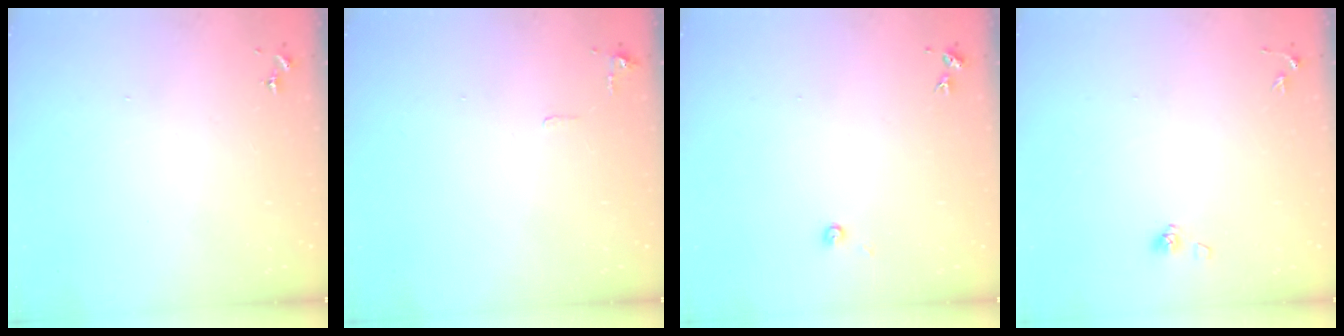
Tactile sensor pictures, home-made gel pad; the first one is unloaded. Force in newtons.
{"total": 5.0, "press": 5.0, "slide": 0.8}
{"total": 3.2, "press": 3.2, "slide": 0.3}
{"total": 3.9, "press": 3.5, "slide": 1.7}